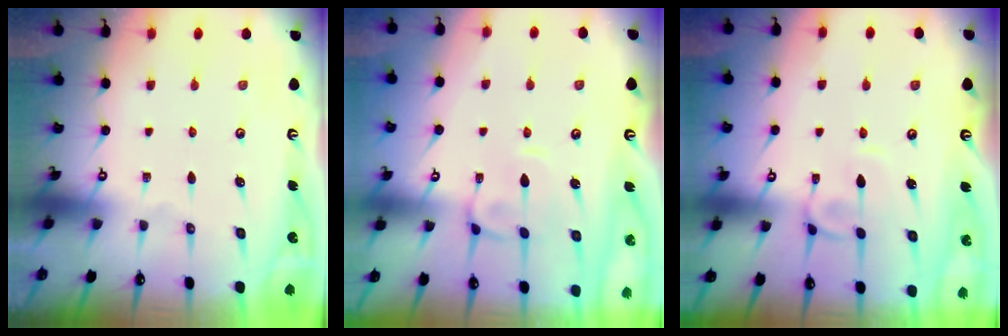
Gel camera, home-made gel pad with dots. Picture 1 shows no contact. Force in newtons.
{"total": 0.9, "press": 0.5, "slide": 0.7}
{"total": 2.7, "press": 2.7, "slide": 0.2}